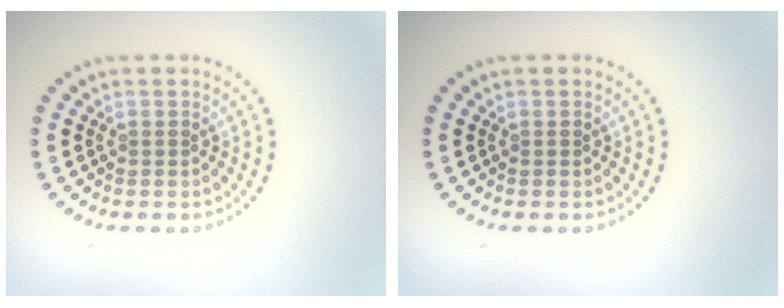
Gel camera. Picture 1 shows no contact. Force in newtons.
{"total": 0.0}